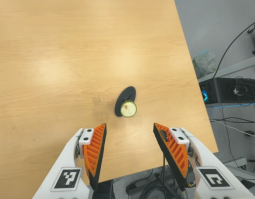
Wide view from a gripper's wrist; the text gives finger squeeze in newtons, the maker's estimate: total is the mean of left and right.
{"total": 0.0}